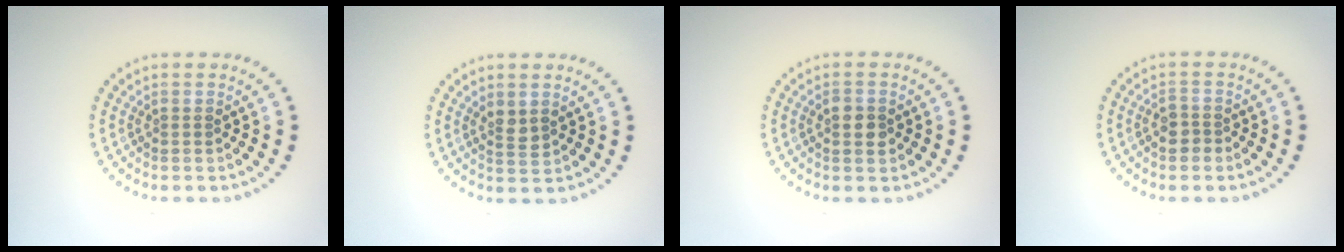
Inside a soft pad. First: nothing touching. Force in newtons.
{"total": 1.4, "press": 1.4, "slide": 0.5}
{"total": 2.2, "press": 2.2, "slide": 0.1}
{"total": 1.8, "press": 1.6, "slide": 0.7}